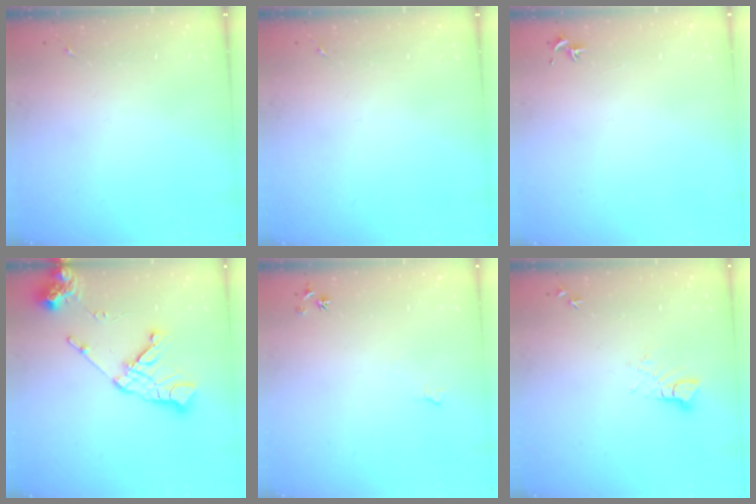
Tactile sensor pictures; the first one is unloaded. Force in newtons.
{"total": 0.0}
{"total": 0.8, "press": 0.7, "slide": 0.3}
{"total": 14.4, "press": 14.3, "slide": 1.9}
{"total": 4.7, "press": 4.7, "slide": 0.7}
{"total": 5.9, "press": 5.9, "slide": 0.6}